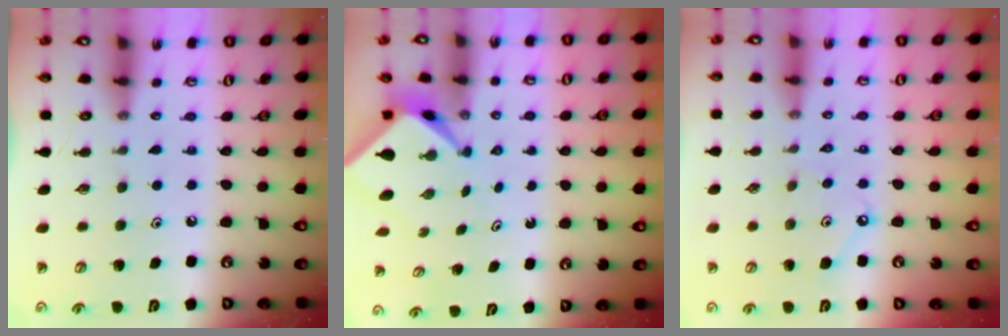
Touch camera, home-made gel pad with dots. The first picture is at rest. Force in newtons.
{"total": 2.5, "press": 2.5, "slide": 0.2}
{"total": 3.4, "press": 3.4, "slide": 0.3}